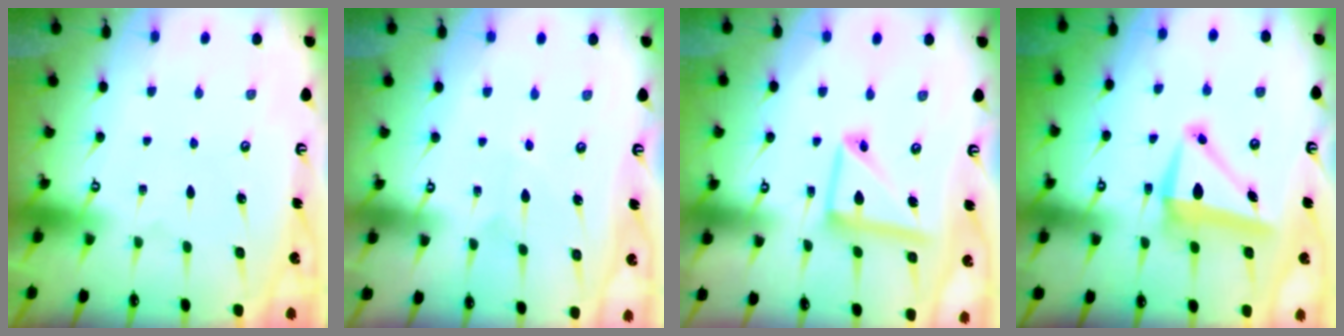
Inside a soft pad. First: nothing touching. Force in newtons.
{"total": 3.7, "press": 3.7, "slide": 0.4}
{"total": 12.4, "press": 12.4, "slide": 1.3}
{"total": 7.9, "press": 7.7, "slide": 1.6}